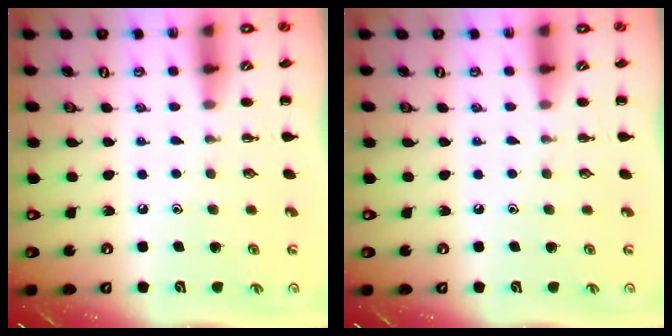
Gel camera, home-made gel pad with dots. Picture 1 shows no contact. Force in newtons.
{"total": 0.0}